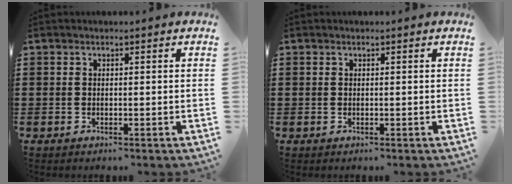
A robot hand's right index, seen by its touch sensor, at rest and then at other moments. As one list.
[{"total": 0.0}]